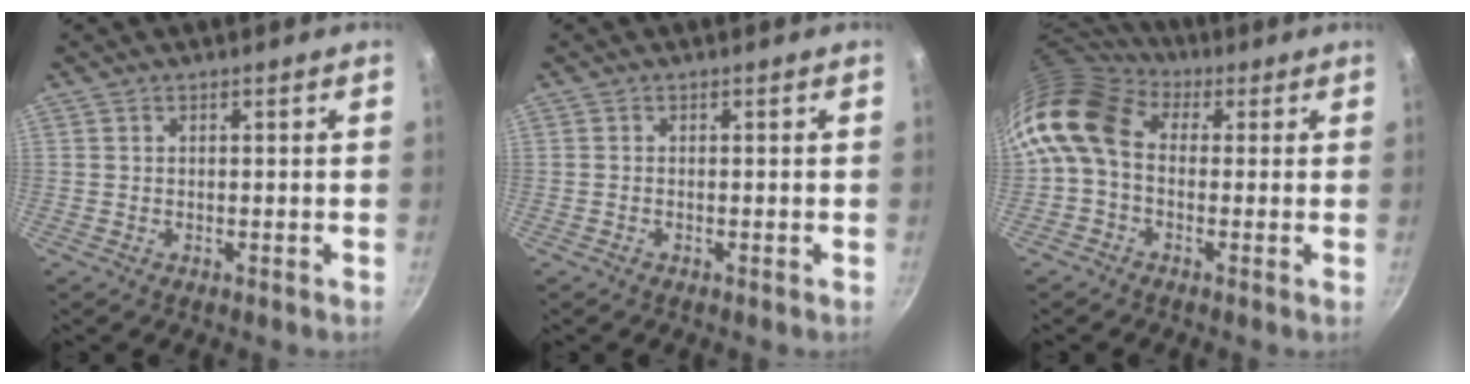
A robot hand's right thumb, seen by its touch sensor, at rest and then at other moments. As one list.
[{"total": 0.0}, {"total": 11.8, "force": [0.8, 8.7, 8.0], "torque": [-0.146, 0.022, -0.008]}]